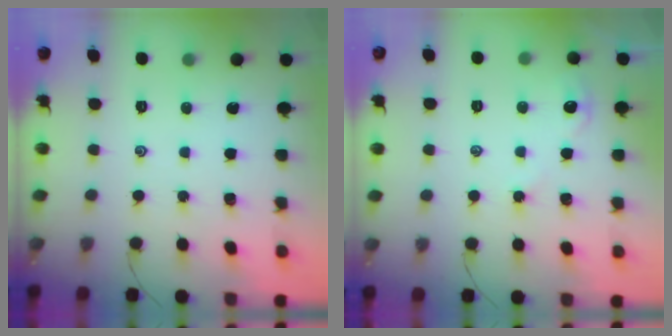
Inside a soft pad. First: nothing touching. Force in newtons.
{"total": 1.8, "press": 1.8, "slide": 0.2}